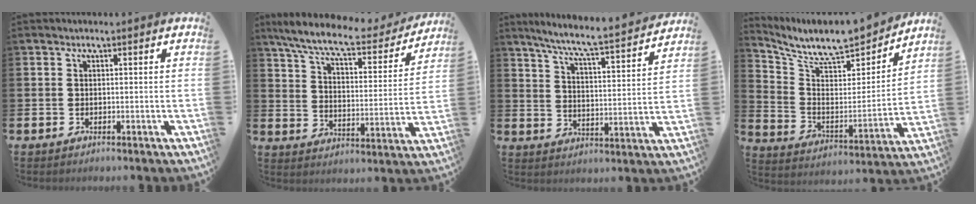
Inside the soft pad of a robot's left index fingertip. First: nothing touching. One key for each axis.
{"total": 8.8, "fx": 7.7, "fy": 1.4, "fz": 4.1, "tx": -0.108, "ty": -0.048, "tz": 0.127}
{"total": 7.3, "fx": 6.7, "fy": -0.1, "fz": 2.9, "tx": -0.086, "ty": -0.050, "tz": 0.112}
{"total": 8.7, "fx": 8.0, "fy": 1.8, "fz": 2.8, "tx": -0.091, "ty": -0.064, "tz": 0.135}